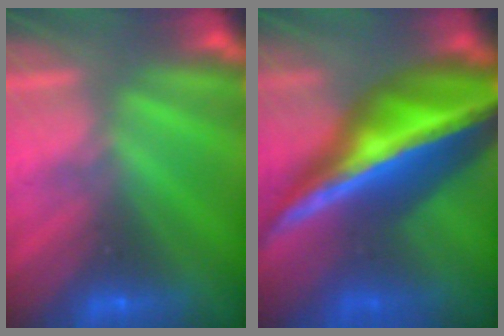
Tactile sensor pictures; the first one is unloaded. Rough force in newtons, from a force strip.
{"total": 5.8}